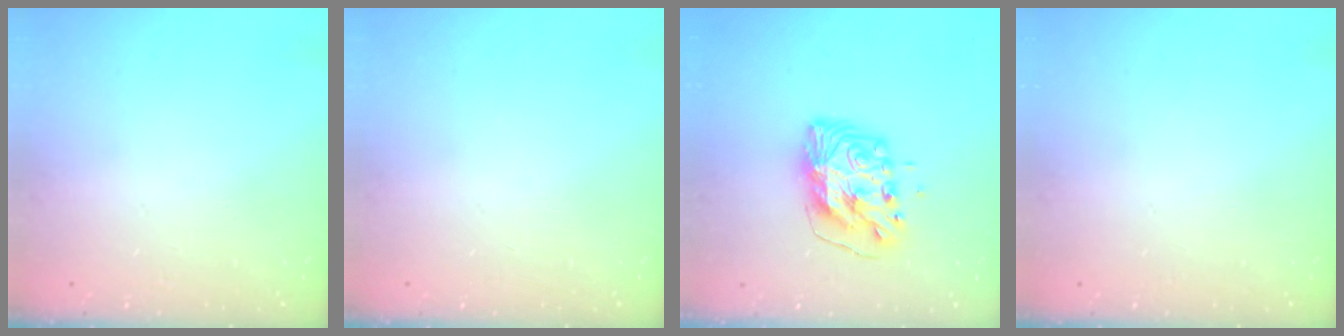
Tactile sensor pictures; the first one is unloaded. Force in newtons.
{"total": 0.0}
{"total": 10.5, "press": 10.4, "slide": 1.0}
{"total": 0.0}